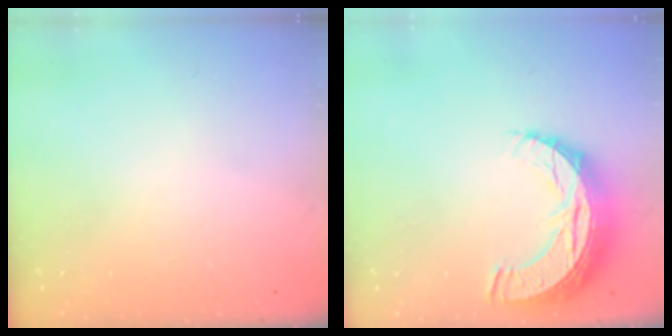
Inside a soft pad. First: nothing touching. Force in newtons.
{"total": 11.6, "press": 11.6, "slide": 0.7}